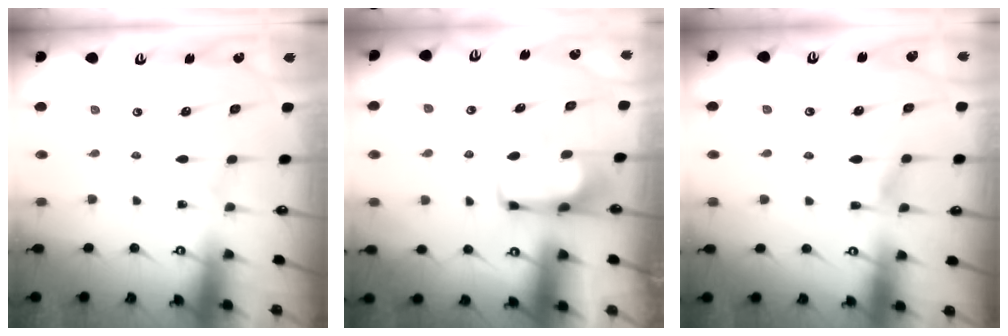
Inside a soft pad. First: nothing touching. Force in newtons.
{"total": 1.7, "press": 1.7, "slide": 0.4}
{"total": 5.4, "press": 5.4, "slide": 0.6}